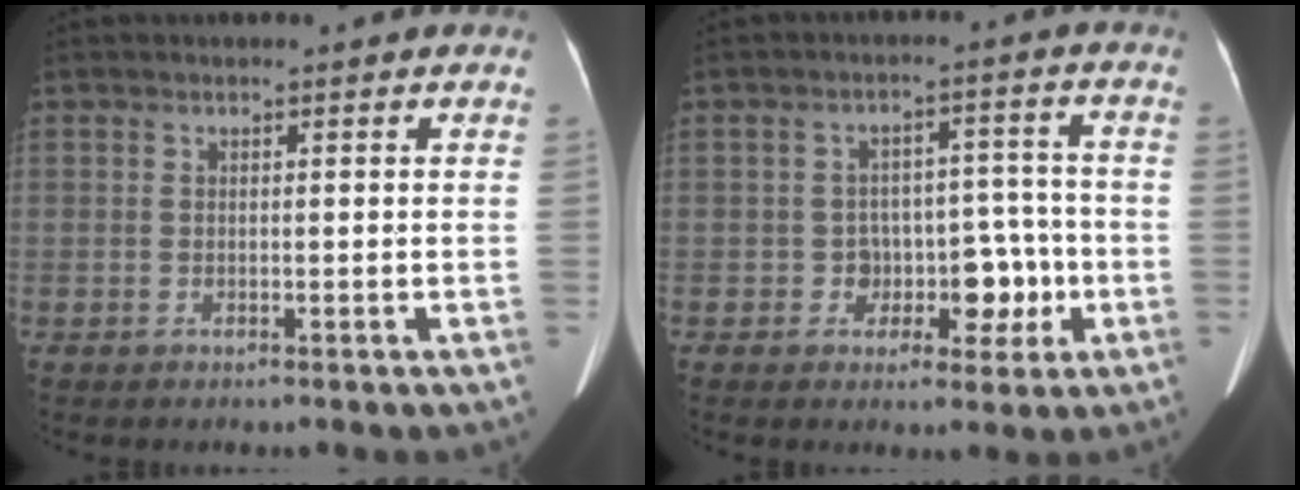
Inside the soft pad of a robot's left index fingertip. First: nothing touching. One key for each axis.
{"total": 6.5, "fx": -2.2, "fy": 4.5, "fz": 4.1, "tx": -0.042, "ty": 0.028, "tz": -0.024}